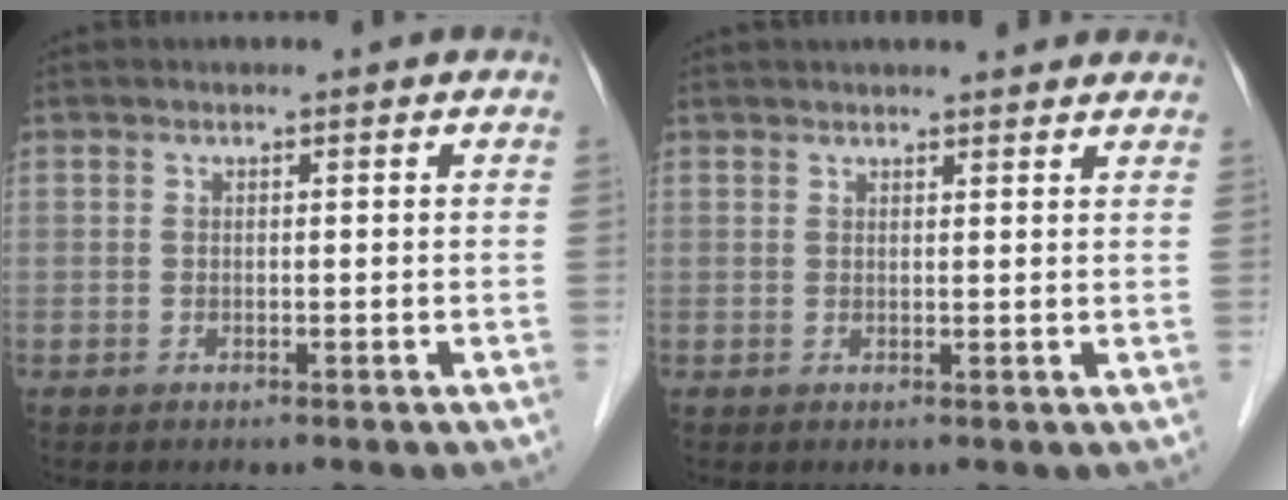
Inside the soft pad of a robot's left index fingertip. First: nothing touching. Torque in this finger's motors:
{"motor_torque": [0.24, -0.24, 0.14, 0.06]}